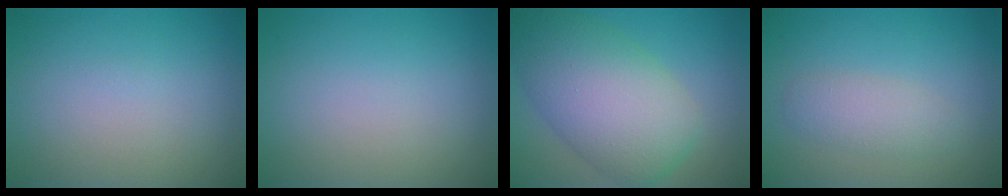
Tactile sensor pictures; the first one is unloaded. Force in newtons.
{"total": 0.0}
{"total": 9.5, "press": 9.5, "slide": 0.4}
{"total": 2.3, "press": 2.3, "slide": 0.1}